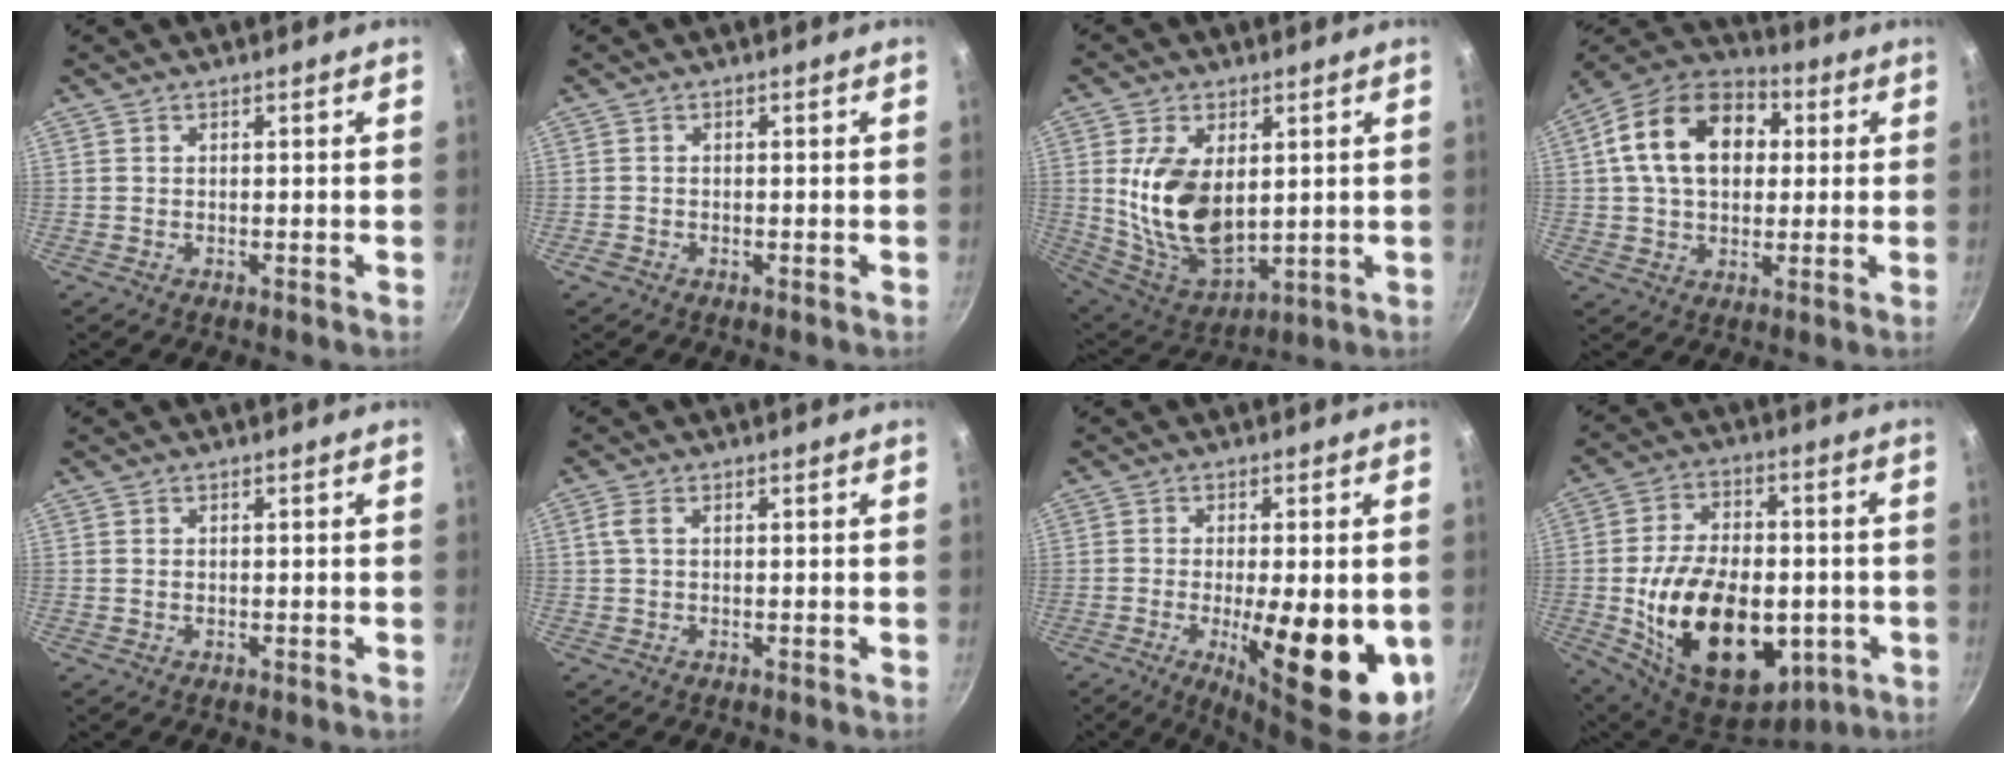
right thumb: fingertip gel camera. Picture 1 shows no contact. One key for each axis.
{"total": 1.0, "fx": -0.5, "fy": 0.6, "fz": 0.4, "tx": -0.008, "ty": 0.001, "tz": -0.011}
{"total": 15.8, "fx": 2.3, "fy": 9.3, "fz": 12.5, "tx": -0.216, "ty": -0.028, "tz": 0.064}
{"total": 17.9, "fx": 3.6, "fy": 12.6, "fz": 12.2, "tx": -0.181, "ty": 0.025, "tz": 0.045}
{"total": 0.7, "fx": 0.0, "fy": 0.6, "fz": 0.4, "tx": -0.006, "ty": 0.002, "tz": 0.000}
{"total": 2.0, "fx": 0.4, "fy": 1.1, "fz": 1.7, "tx": -0.038, "ty": 0.005, "tz": 0.007}
{"total": 16.7, "fx": -3.8, "fy": 5.3, "fz": 15.4, "tx": -0.211, "ty": -0.004, "tz": -0.046}
{"total": 25.4, "fx": -4.7, "fy": 15.8, "fz": 19.3, "tx": -0.308, "ty": 0.011, "tz": -0.057}